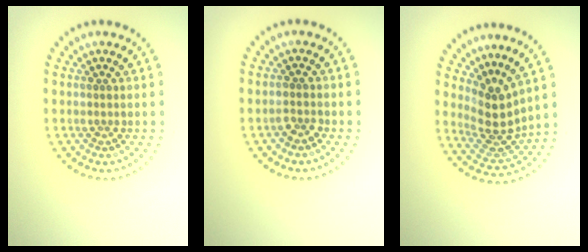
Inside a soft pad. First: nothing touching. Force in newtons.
{"total": 1.1, "press": 1.1, "slide": 0.4}
{"total": 3.6, "press": 2.7, "slide": 2.5}